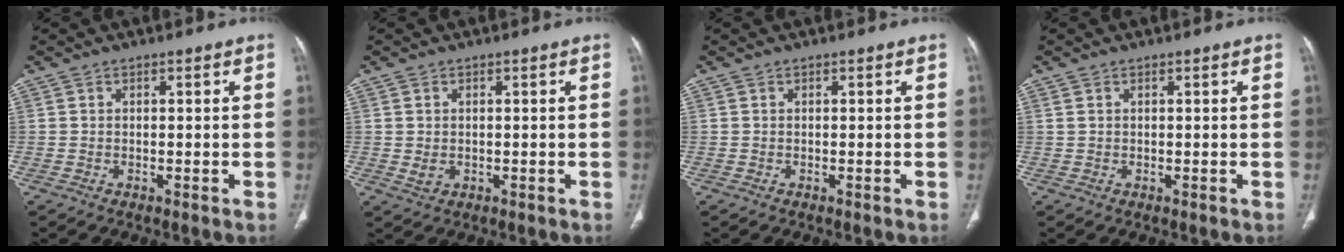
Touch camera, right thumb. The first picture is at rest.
{"total": 2.0, "force": [0.0, 1.6, 1.2], "torque": [-0.022, -0.003, 0.007]}
{"total": 0.0}
{"total": 0.5, "force": [0.3, 0.2, 0.3], "torque": [-0.010, 0.009, 0.010]}